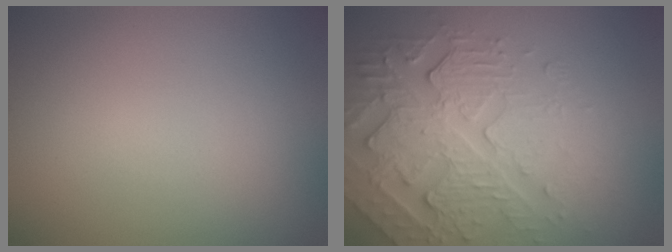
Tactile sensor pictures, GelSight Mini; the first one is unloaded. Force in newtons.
{"total": 6.8, "press": 5.1, "slide": 4.4}